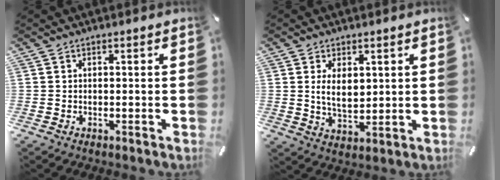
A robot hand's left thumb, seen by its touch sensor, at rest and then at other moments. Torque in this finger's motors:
{"motor_torque": [1.10, 1.79, 0.73, -0.63, 0.08]}